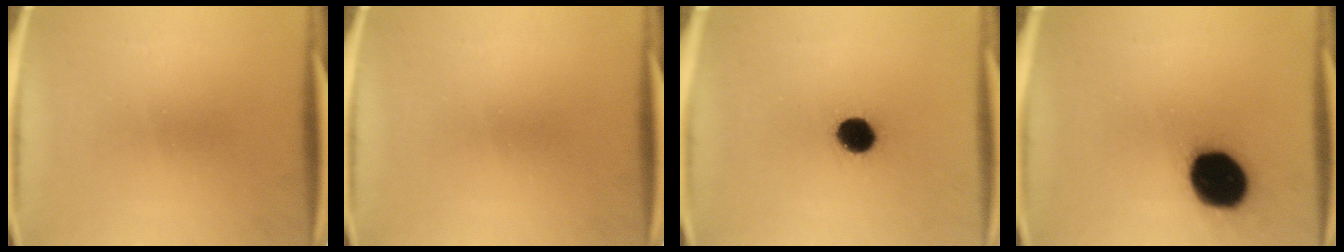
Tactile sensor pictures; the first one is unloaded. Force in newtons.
{"total": 0.0}
{"total": 9.1}
{"total": 18.6}